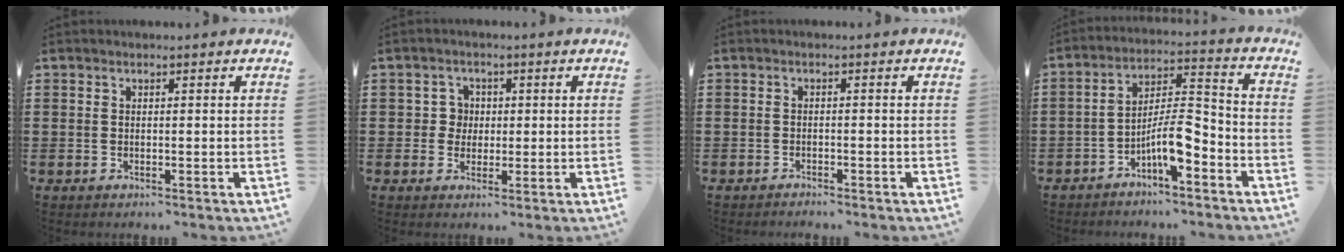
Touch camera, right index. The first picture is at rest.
{"total": 2.8, "force": [0.0, 2.6, 1.0], "torque": [-0.031, 0.008, -0.002]}
{"total": 1.1, "force": [-1.1, -0.1, -0.1], "torque": [-0.001, 0.001, -0.023]}
{"total": 8.4, "force": [-5.1, 2.1, 6.3], "torque": [-0.125, 0.001, -0.099]}